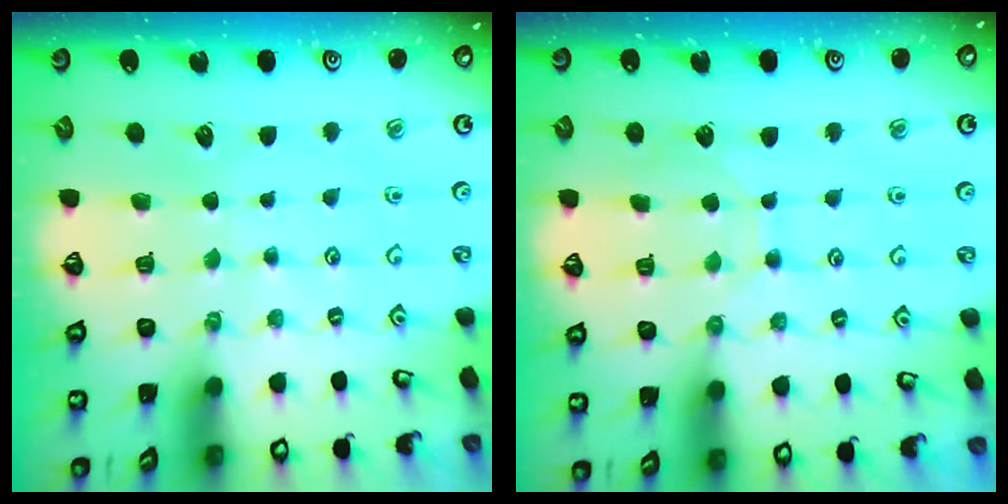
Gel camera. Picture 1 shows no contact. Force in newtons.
{"total": 5.7, "press": 5.7, "slide": 0.5}